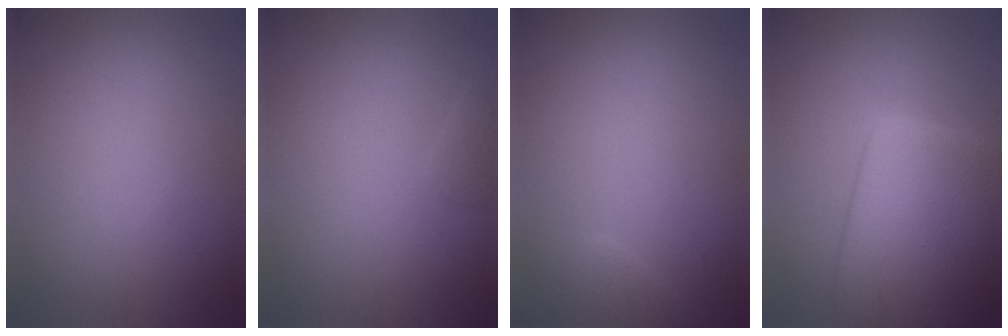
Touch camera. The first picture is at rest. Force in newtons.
{"total": 0.9, "press": 0.9, "slide": 0.1}
{"total": 1.6, "press": 1.6, "slide": 0.1}
{"total": 13.3, "press": 13.3, "slide": 0.6}